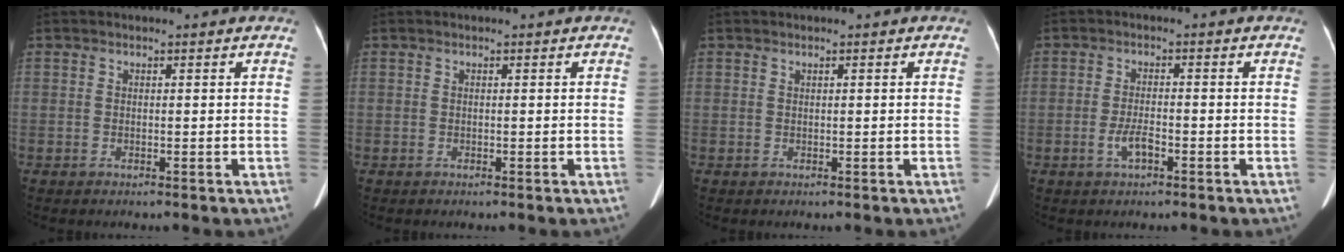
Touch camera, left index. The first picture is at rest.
{"total": 0.0}
{"total": 0.0}
{"total": 2.9, "force": [-1.4, 0.7, 2.4], "torque": [-0.052, -0.001, -0.027]}